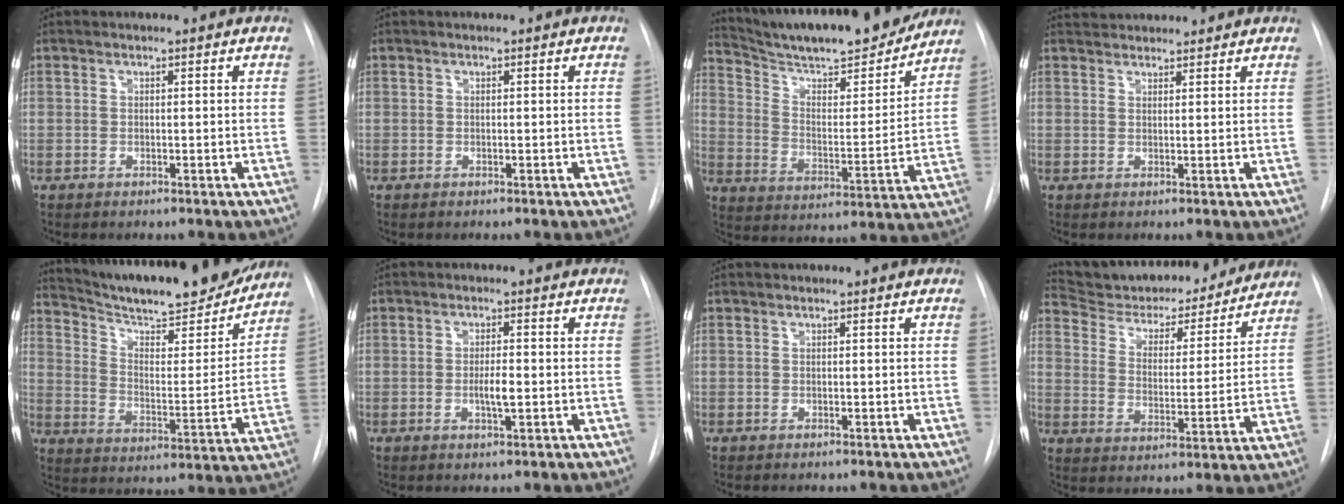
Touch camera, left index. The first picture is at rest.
{"total": 0.0}
{"total": 21.5, "force": [19.4, 2.5, 9.0], "torque": [-0.151, -0.028, 0.288]}
{"total": 4.2, "force": [4.1, 0.8, 0.6], "torque": [-0.009, 0.031, 0.059]}
{"total": 23.6, "force": [21.1, 3.2, 10.2], "torque": [-0.168, -0.038, 0.300]}
{"total": 3.1, "force": [-1.4, 0.4, 2.7], "torque": [-0.049, -0.008, -0.020]}
{"total": 0.0}
{"total": 20.1, "force": [18.6, 4.9, 6.0], "torque": [-0.088, -0.011, 0.264]}